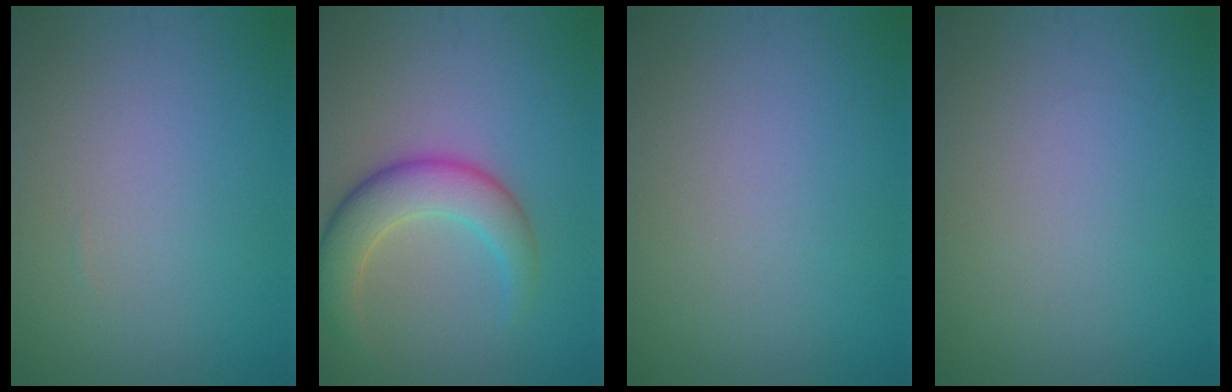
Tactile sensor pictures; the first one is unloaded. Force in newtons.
{"total": 5.1, "press": 5.1, "slide": 0.2}
{"total": 0.0}
{"total": 0.0}